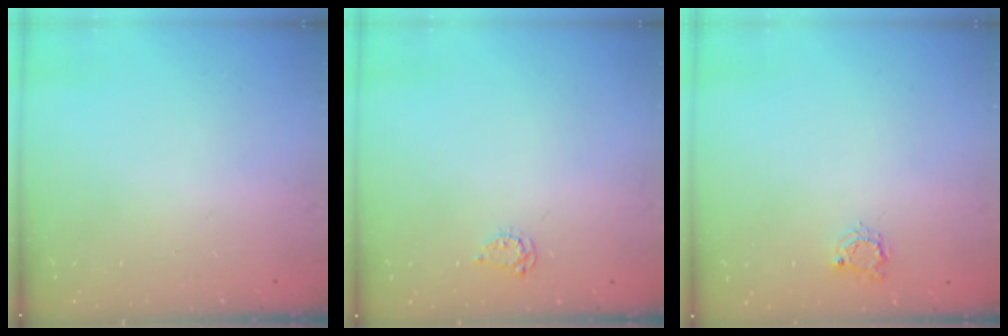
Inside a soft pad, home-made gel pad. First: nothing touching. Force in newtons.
{"total": 3.5, "press": 3.5, "slide": 0.5}
{"total": 4.4, "press": 4.3, "slide": 0.2}